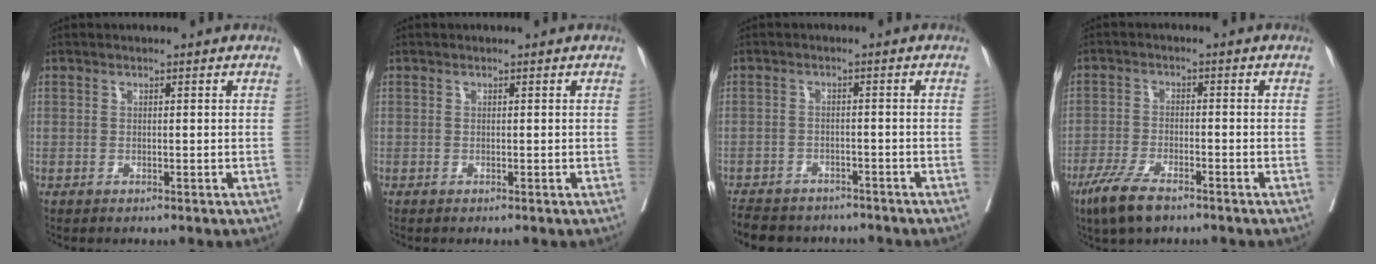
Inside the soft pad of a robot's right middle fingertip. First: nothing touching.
{"total": 0.0}
{"total": 11.3, "force": [-9.9, 4.1, 3.6], "torque": [-0.080, -0.004, -0.133]}
{"total": 6.8, "force": [-4.8, 1.6, 4.6], "torque": [-0.099, -0.016, -0.087]}